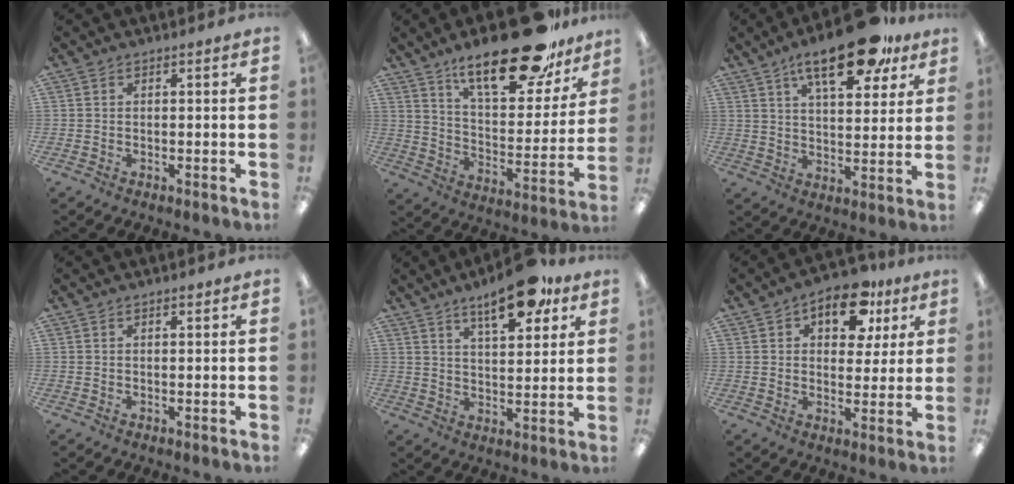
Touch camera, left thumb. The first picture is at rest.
{"total": 24.3, "force": [17.8, 8.6, 14.1], "torque": [-0.206, -0.108, 0.295]}
{"total": 18.4, "force": [11.3, 7.2, 12.6], "torque": [-0.185, -0.047, 0.180]}
{"total": 1.1, "force": [0.8, 0.3, 0.6], "torque": [-0.006, -0.003, 0.012]}
{"total": 14.6, "force": [9.3, 5.6, 9.9], "torque": [-0.135, -0.042, 0.150]}
{"total": 11.9, "force": [6.2, 6.8, 7.6], "torque": [-0.090, -0.018, 0.102]}